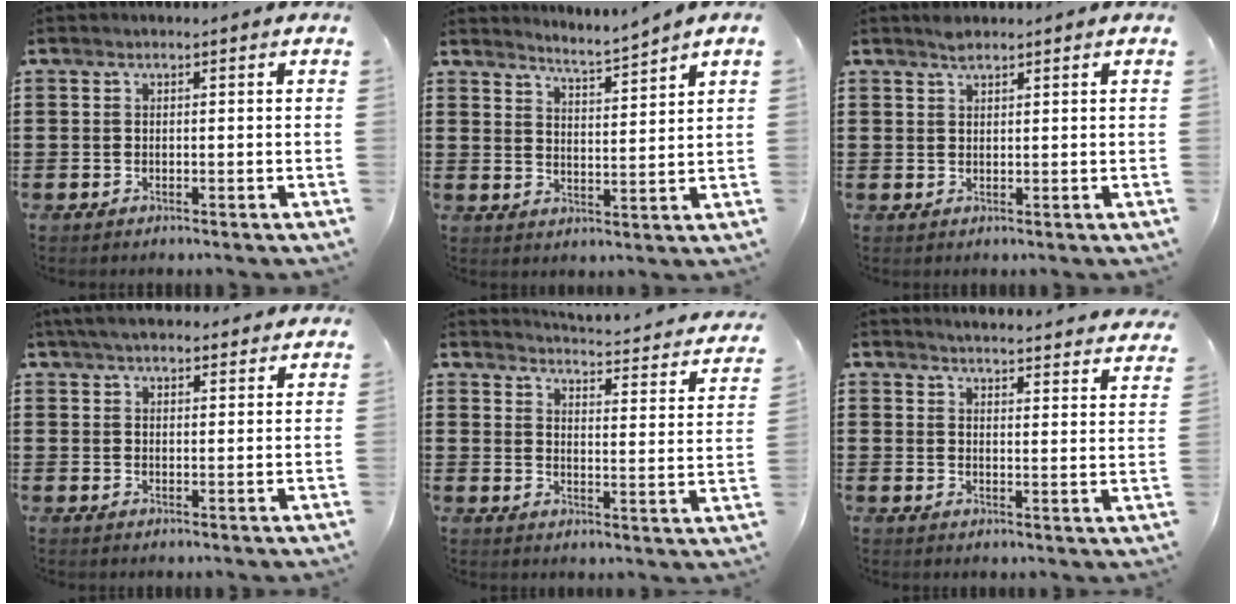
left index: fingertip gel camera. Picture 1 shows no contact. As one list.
[{"total": 3.5, "force": [3.3, -1.2, 0.3], "torque": [-0.020, -0.026, 0.054]}, {"total": 1.7, "force": [1.4, 0.5, 0.8], "torque": [-0.019, 0.001, 0.026]}, {"total": 4.1, "force": [3.8, 0.8, 1.3], "torque": [-0.035, -0.003, 0.073]}, {"total": 2.5, "force": [2.3, -0.4, 0.7], "torque": [-0.027, -0.034, 0.027]}, {"total": 3.7, "force": [3.6, -0.7, 0.3], "torque": [-0.015, -0.033, 0.060]}]